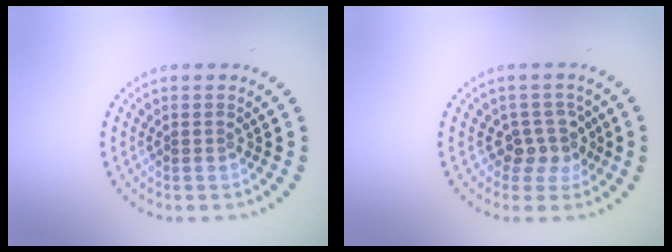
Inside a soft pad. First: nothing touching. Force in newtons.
{"total": 2.7, "press": 2.1, "slide": 1.7}